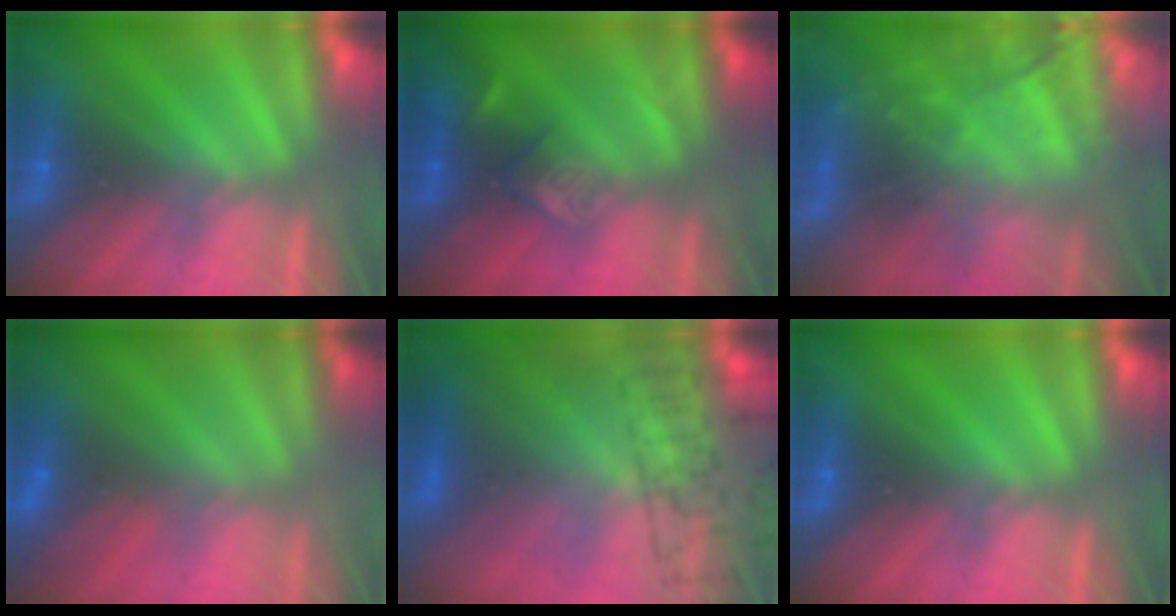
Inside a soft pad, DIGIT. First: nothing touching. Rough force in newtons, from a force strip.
{"total": 2.4}
{"total": 8.0}
{"total": 2.8}
{"total": 7.4}
{"total": 0.0}